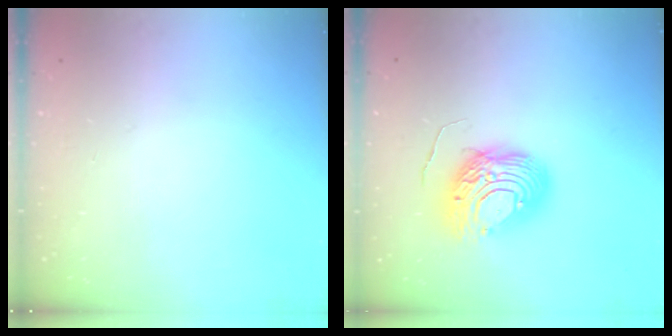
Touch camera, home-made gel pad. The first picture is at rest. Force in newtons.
{"total": 12.3, "press": 12.3, "slide": 1.1}